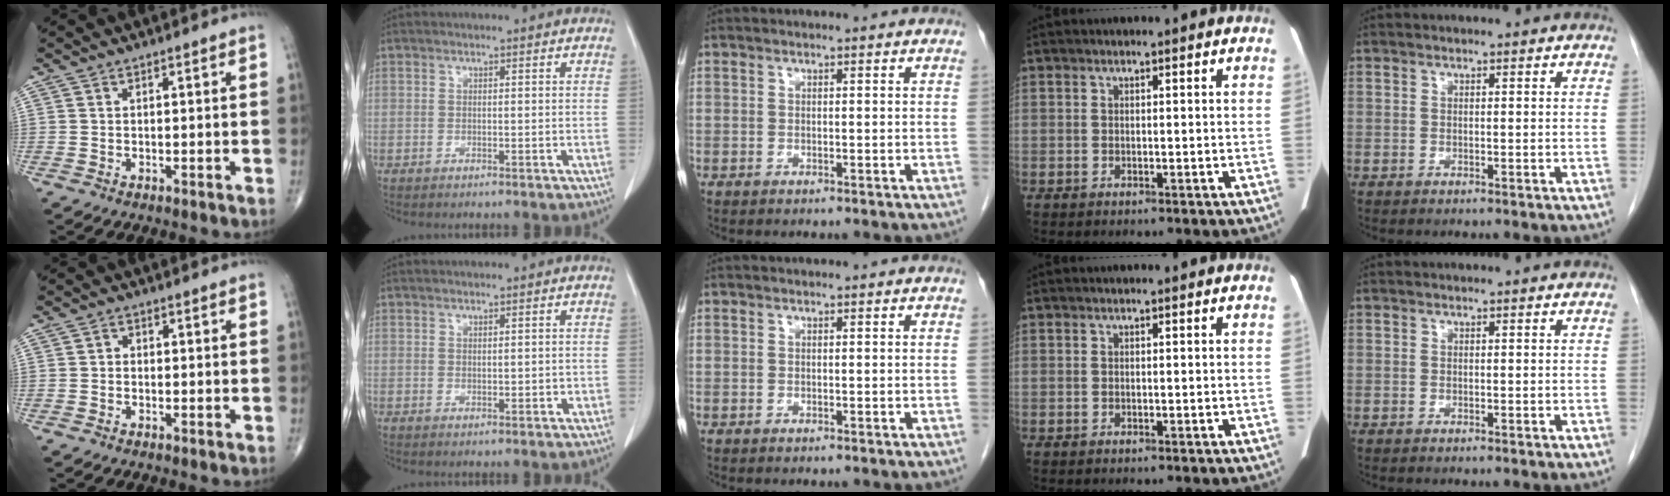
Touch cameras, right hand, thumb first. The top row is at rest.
{"thumb": {"total": 1.1, "force": [-0.1, 0.9, 0.5], "torque": [0.002, 0.005, -0.006]}, "index": {"total": 1.6, "force": [0.2, 0.8, 1.3], "torque": [-0.023, -0.002, 0.006]}}